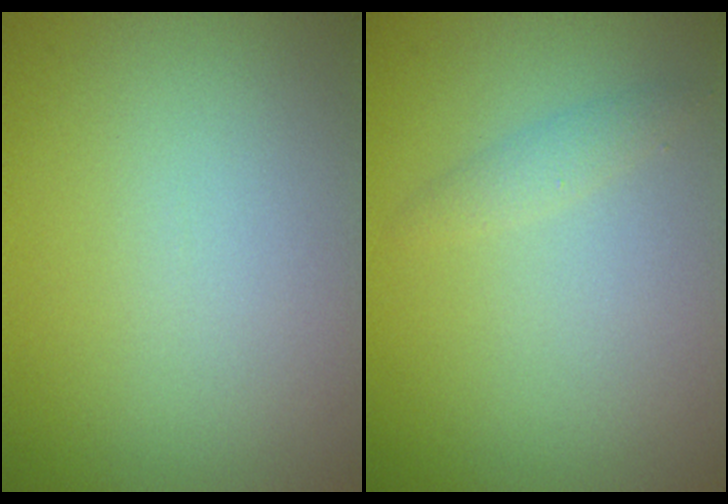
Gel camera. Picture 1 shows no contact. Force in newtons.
{"total": 1.1, "press": 1.1, "slide": 0.0}